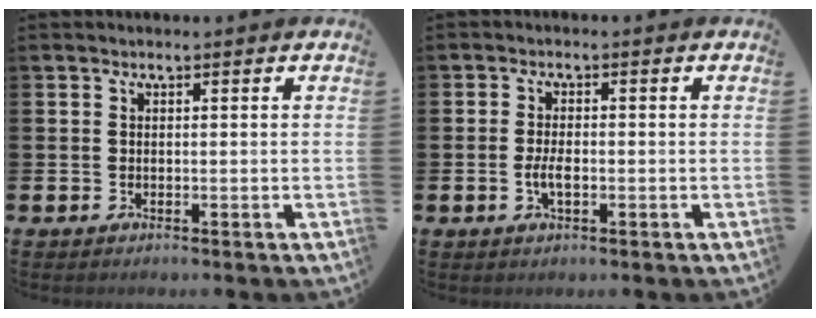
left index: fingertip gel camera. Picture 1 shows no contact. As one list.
[{"total": 2.6, "force": [-0.6, 1.1, 2.2], "torque": [-0.034, -0.002, -0.012]}]